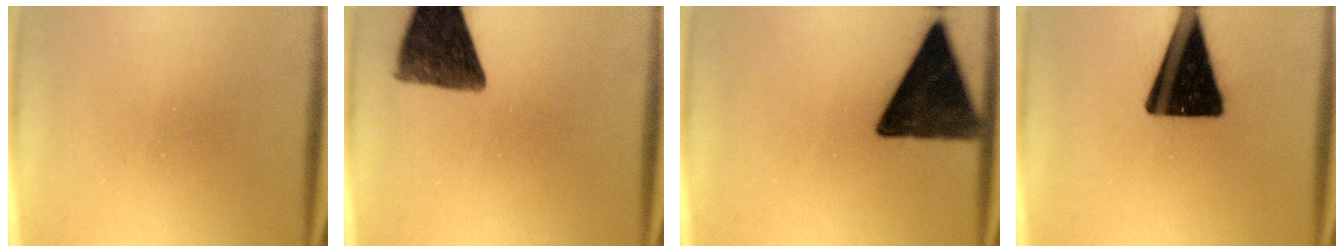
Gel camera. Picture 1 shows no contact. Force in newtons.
{"total": 11.2}
{"total": 13.6}
{"total": 19.0}